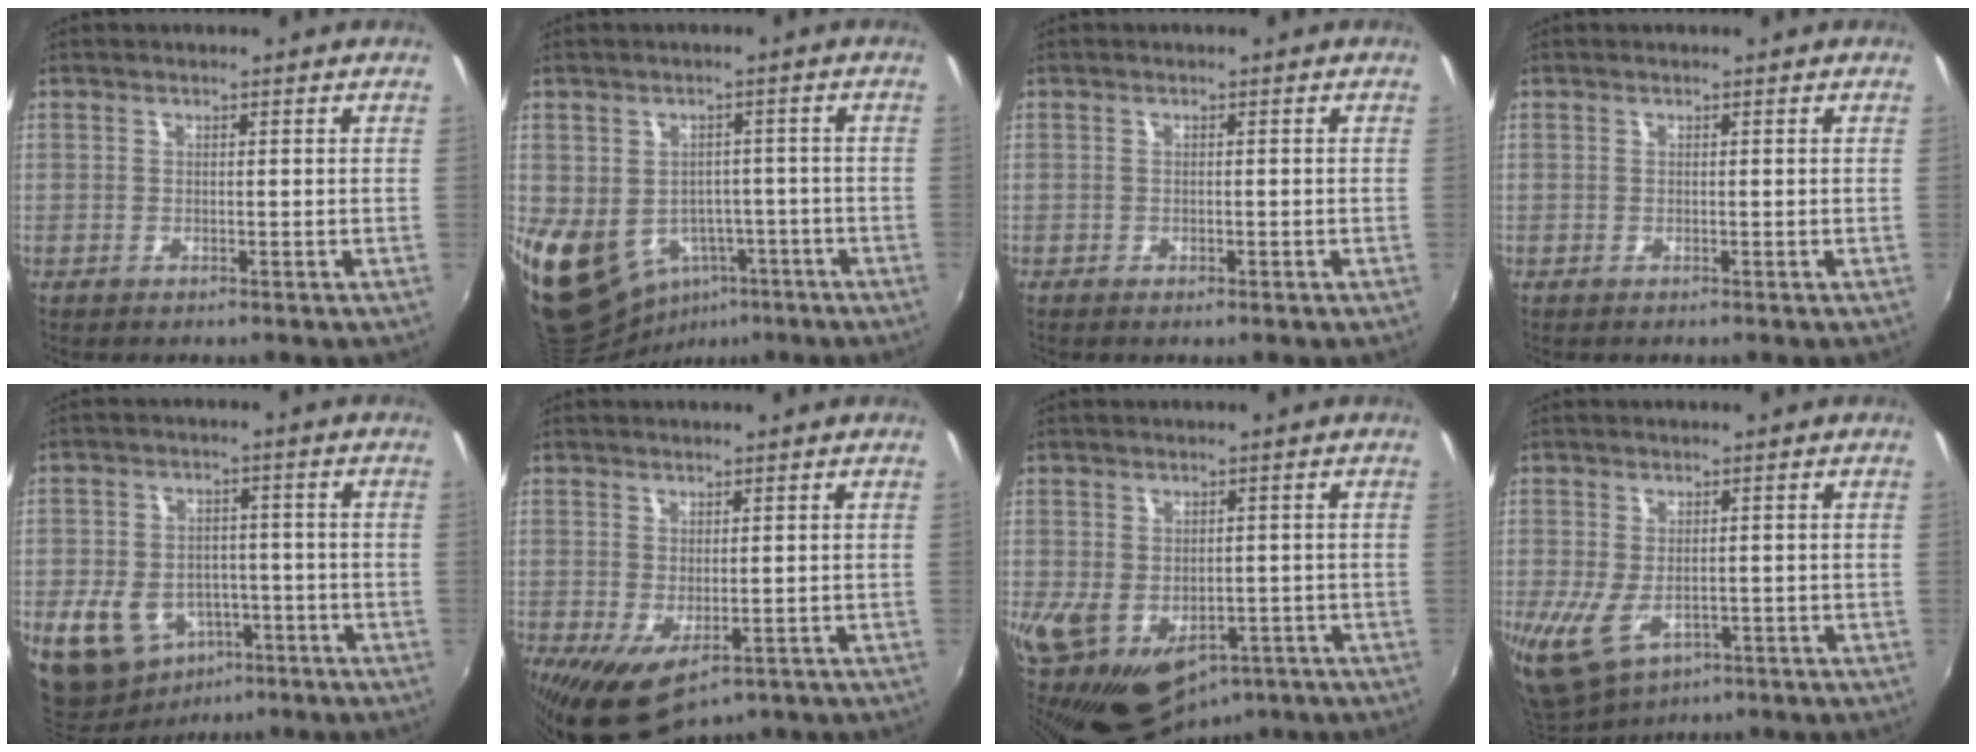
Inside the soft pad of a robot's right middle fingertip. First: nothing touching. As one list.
[{"total": 12.3, "force": [-3.8, 9.9, 6.2], "torque": [-0.137, -0.005, -0.032]}, {"total": 0.9, "force": [-0.6, 0.6, 0.4], "torque": [-0.008, -0.006, -0.011]}, {"total": 0.0}, {"total": 13.0, "force": [-5.9, 9.7, 6.4], "torque": [-0.163, 0.001, -0.073]}, {"total": 6.3, "force": [-1.7, 3.3, 5.0], "torque": [-0.087, -0.029, -0.018]}, {"total": 14.6, "force": [-5.8, 9.8, 9.1], "torque": [-0.190, -0.042, -0.071]}, {"total": 7.8, "force": [-2.0, 5.0, 5.7], "torque": [-0.109, -0.025, -0.023]}]